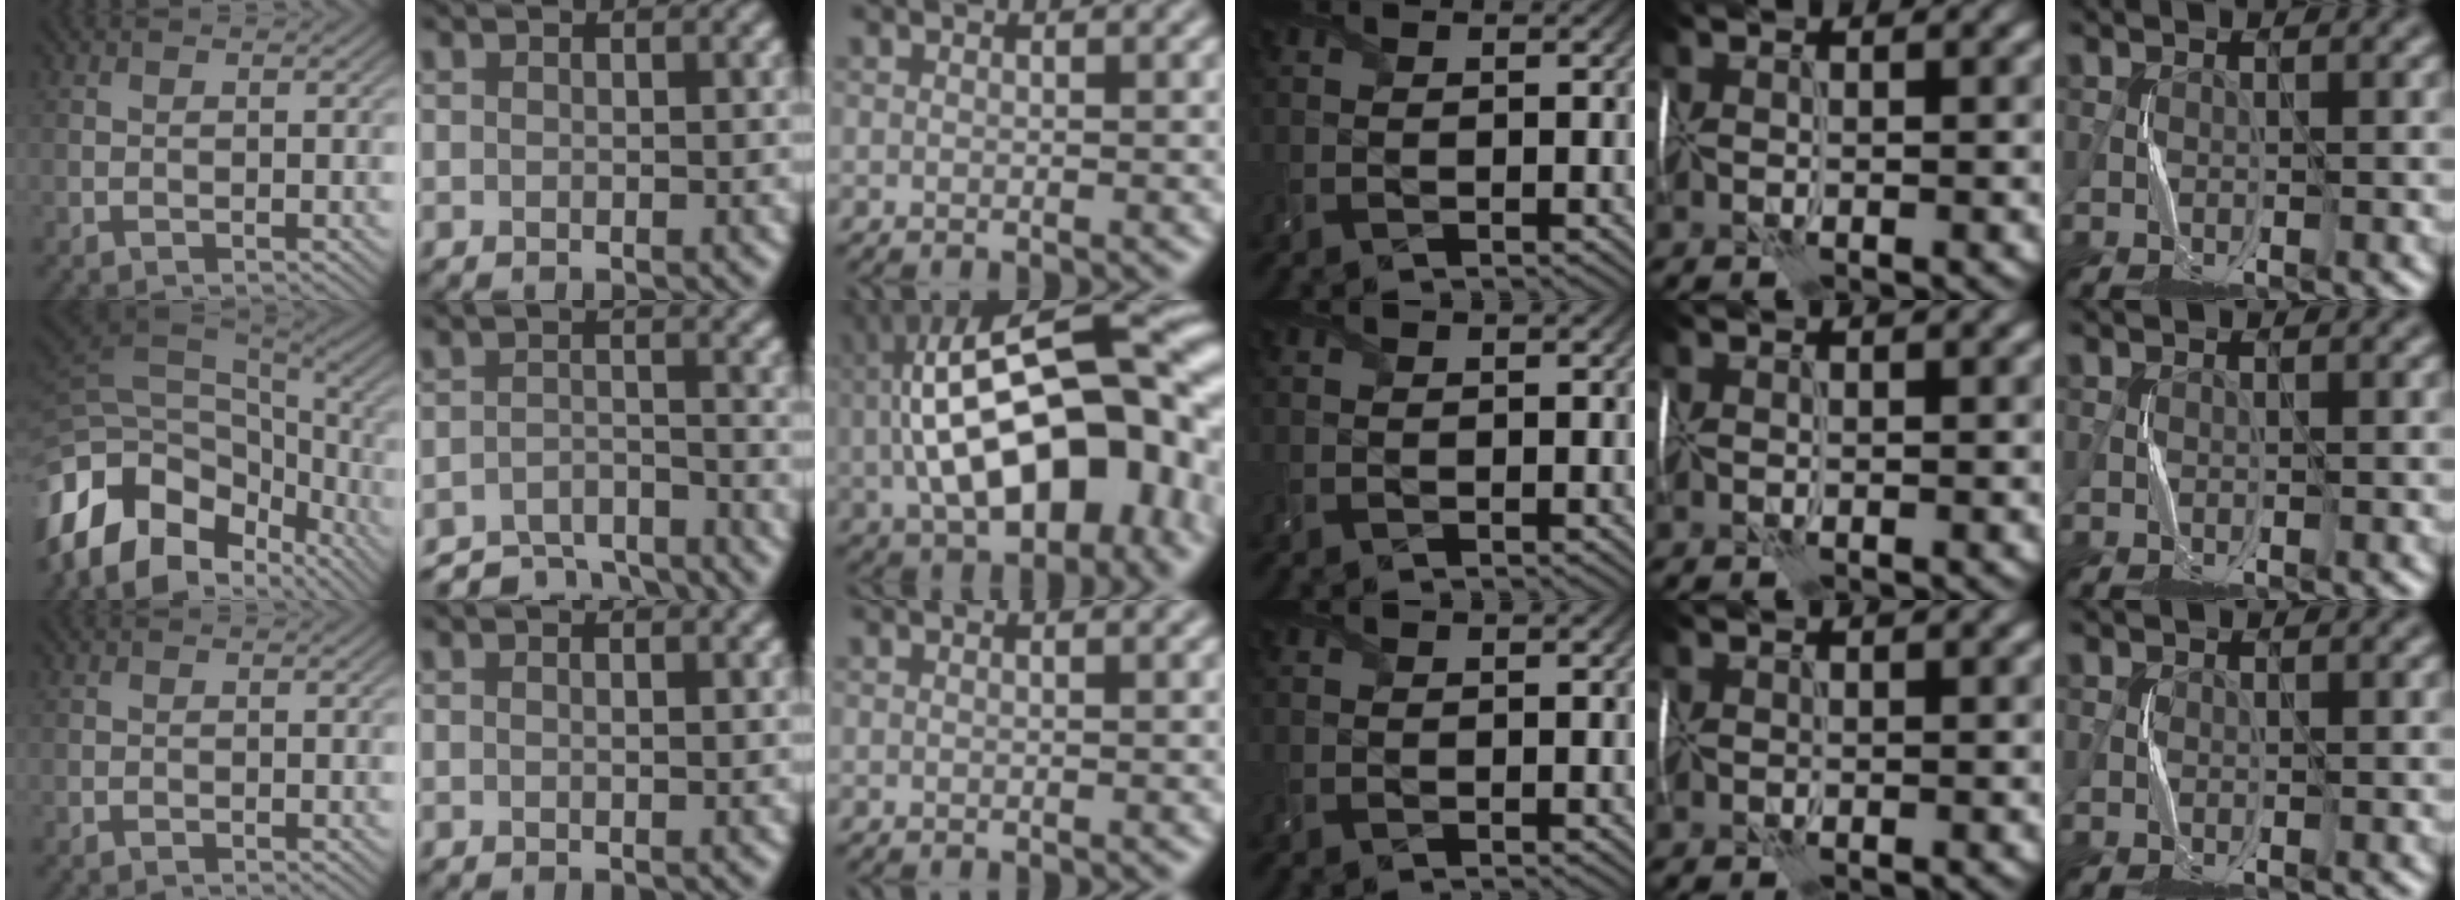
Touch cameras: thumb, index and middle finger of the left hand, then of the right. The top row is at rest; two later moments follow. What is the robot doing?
{"motion": "wrap", "object": "receipt paper"}